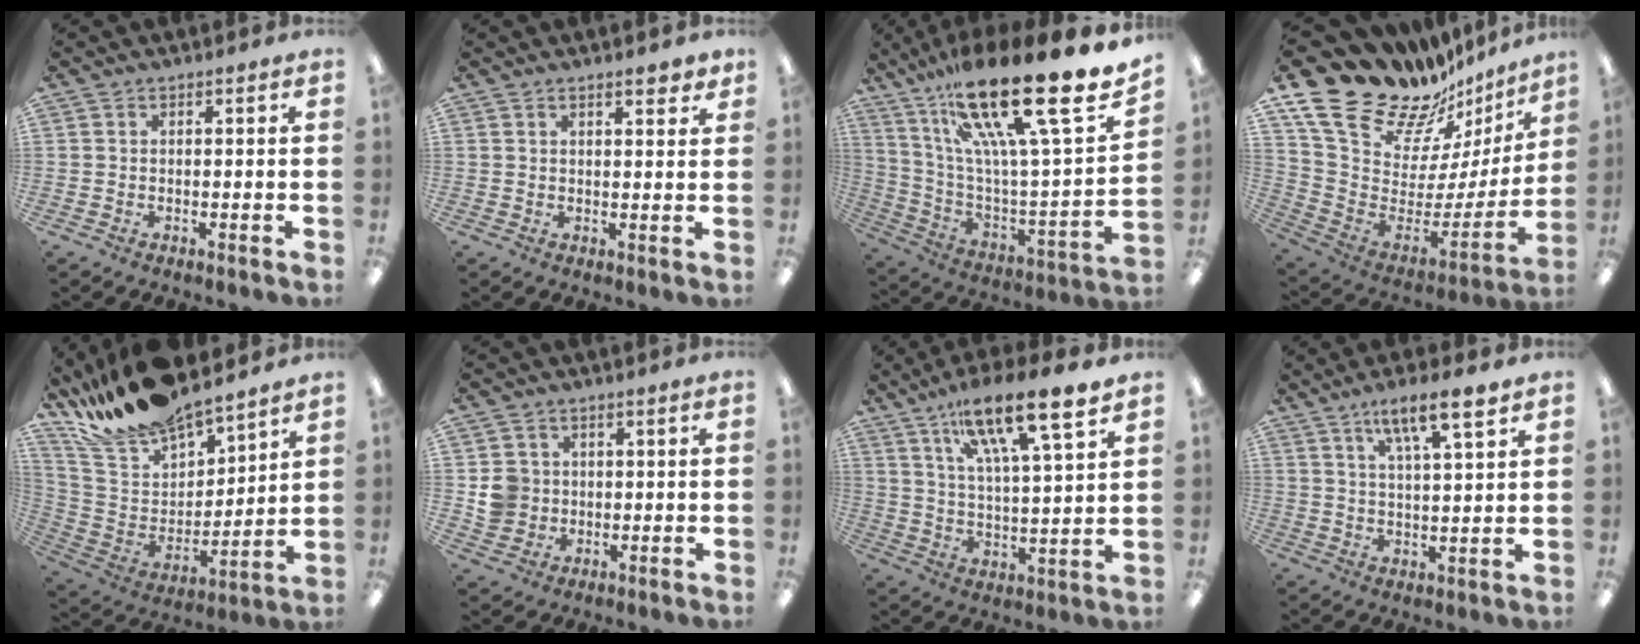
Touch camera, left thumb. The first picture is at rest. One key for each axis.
{"total": 3.3, "fx": 2.6, "fy": 0.9, "fz": 1.9, "tx": -0.017, "ty": -0.014, "tz": 0.040}
{"total": 26.6, "fx": 18.0, "fy": 4.8, "fz": 19.0, "tx": -0.312, "ty": -0.127, "tz": 0.286}
{"total": 21.8, "fx": 17.0, "fy": 10.0, "fz": 9.2, "tx": -0.147, "ty": -0.144, "tz": 0.317}
{"total": 19.7, "fx": 18.1, "fy": 5.2, "fz": 5.8, "tx": -0.146, "ty": -0.127, "tz": 0.327}
{"total": 5.7, "fx": 0.7, "fy": 5.5, "fz": 1.4, "tx": -0.015, "ty": 0.006, "tz": 0.014}
{"total": 15.9, "fx": 11.6, "fy": 3.0, "fz": 10.5, "tx": -0.175, "ty": -0.068, "tz": 0.186}
{"total": 9.1, "fx": 6.4, "fy": 1.6, "fz": 6.2, "tx": -0.103, "ty": -0.031, "tz": 0.106}